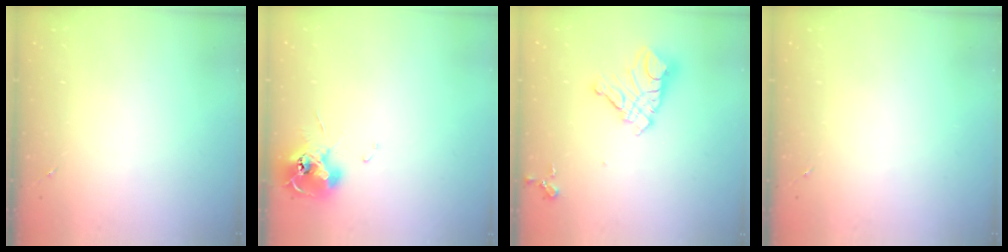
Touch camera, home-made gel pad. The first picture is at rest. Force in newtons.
{"total": 11.7, "press": 11.7, "slide": 0.9}
{"total": 15.7, "press": 15.6, "slide": 1.8}
{"total": 0.0}